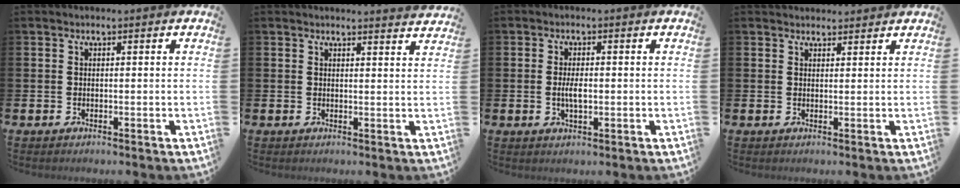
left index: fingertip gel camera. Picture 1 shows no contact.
{"total": 2.2, "force": [2.2, -0.1, -0.2], "torque": [0.015, -0.019, 0.036]}
{"total": 2.9, "force": [0.0, 1.3, 2.6], "torque": [-0.035, -0.004, -0.005]}
{"total": 1.9, "force": [1.9, 0.6, -0.1], "torque": [0.012, -0.008, 0.032]}